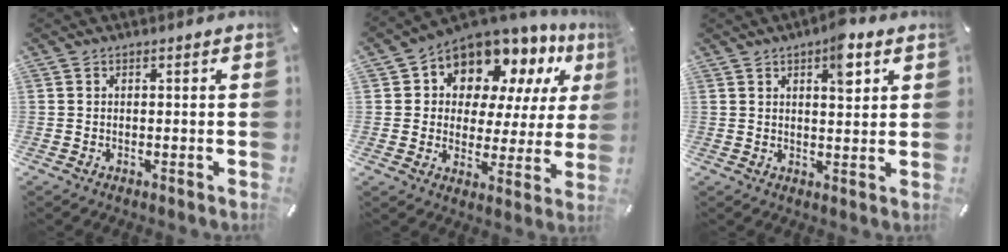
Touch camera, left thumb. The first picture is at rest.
{"total": 11.8, "force": [8.9, 6.9, 3.6], "torque": [-0.079, -0.079, 0.163]}
{"total": 6.6, "force": [3.3, 2.6, 5.1], "torque": [-0.068, -0.012, 0.050]}